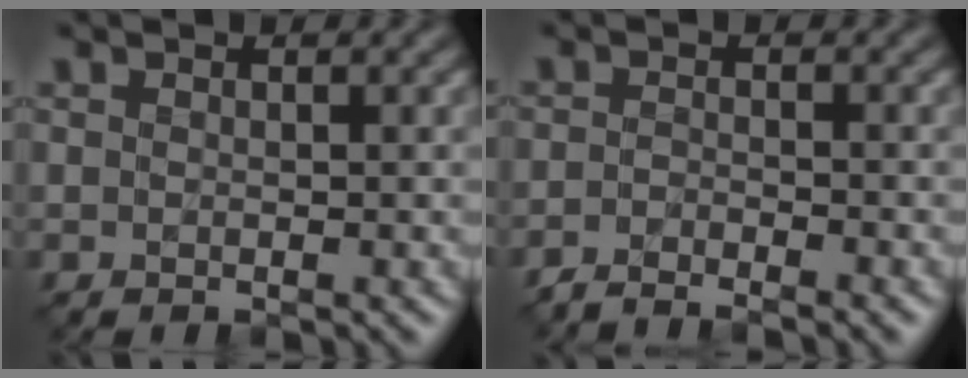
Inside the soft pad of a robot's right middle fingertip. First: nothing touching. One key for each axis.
{"total": 2.7, "fx": -2.5, "fy": 0.2, "fz": 0.9, "tx": -0.010, "ty": -0.010, "tz": -0.052}